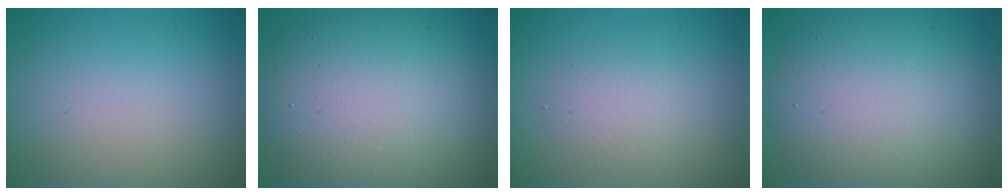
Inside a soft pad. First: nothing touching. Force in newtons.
{"total": 12.3, "press": 12.3, "slide": 0.8}
{"total": 2.1, "press": 2.1, "slide": 0.0}
{"total": 9.4, "press": 9.4, "slide": 0.9}